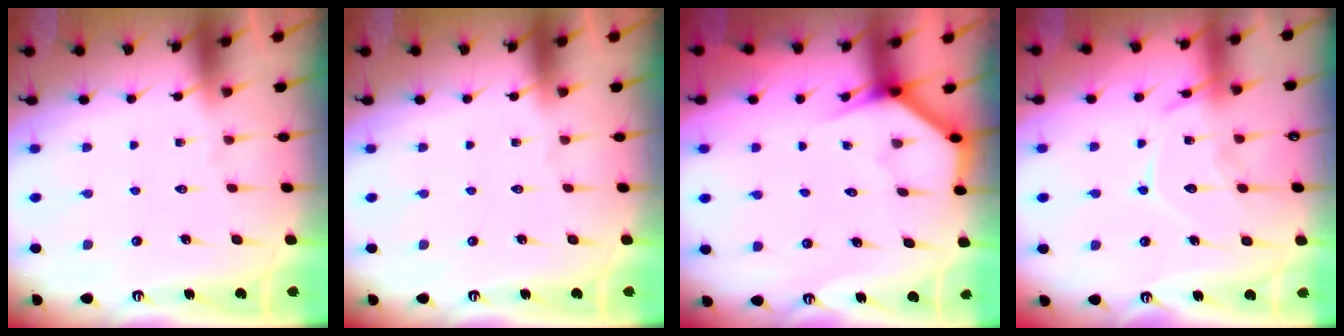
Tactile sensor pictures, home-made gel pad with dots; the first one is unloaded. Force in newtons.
{"total": 0.0}
{"total": 3.7, "press": 3.7, "slide": 0.3}
{"total": 13.4, "press": 13.3, "slide": 1.3}